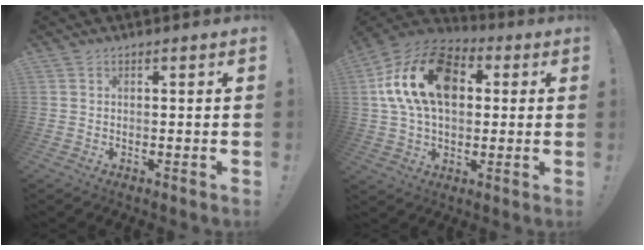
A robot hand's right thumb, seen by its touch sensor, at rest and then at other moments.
{"total": 20.8, "force": [5.0, 13.5, 15.0], "torque": [-0.264, 0.001, 0.093]}